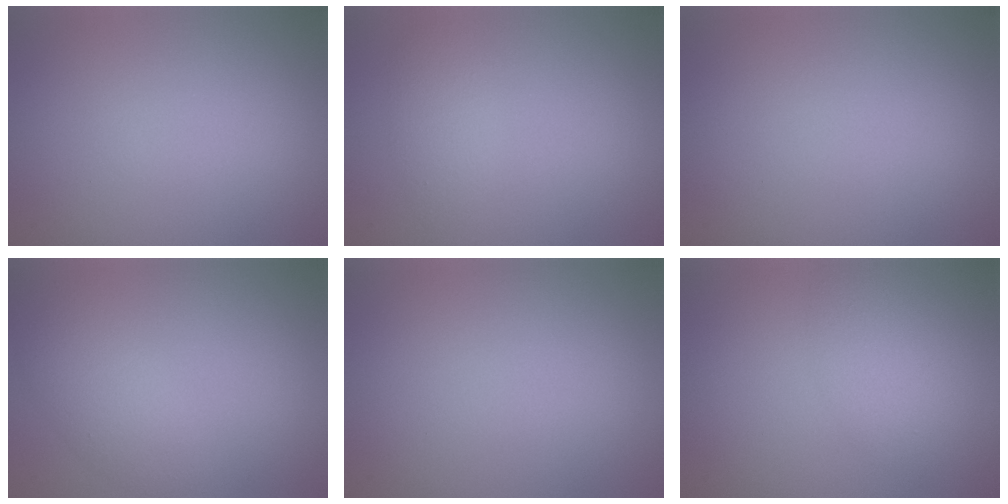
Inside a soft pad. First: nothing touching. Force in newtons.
{"total": 1.8, "press": 1.8, "slide": 0.1}
{"total": 0.0}
{"total": 3.1, "press": 3.1, "slide": 0.1}
{"total": 0.0}
{"total": 2.0, "press": 2.0, "slide": 0.1}